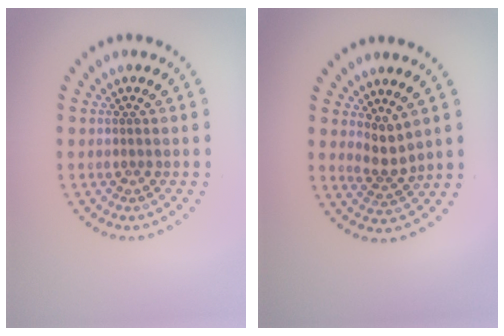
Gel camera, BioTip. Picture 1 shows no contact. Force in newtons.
{"total": 2.2, "press": 1.5, "slide": 1.6}